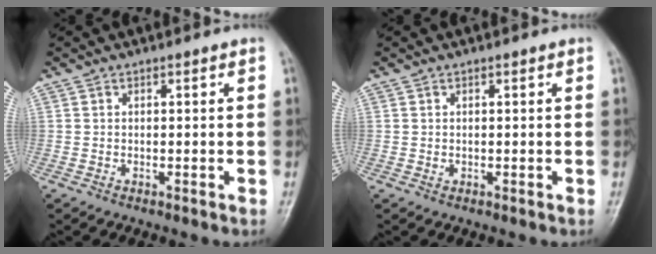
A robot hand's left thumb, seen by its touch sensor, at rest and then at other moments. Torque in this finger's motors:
{"motor_torque": [-0.03, -0.02, 0.09, 0.01, 0.00]}